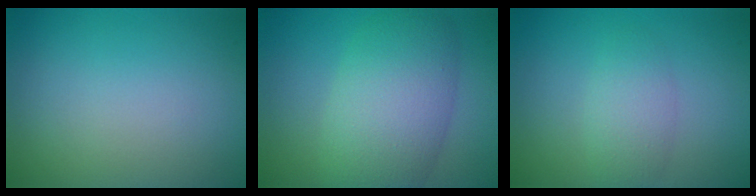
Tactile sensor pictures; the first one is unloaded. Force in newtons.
{"total": 7.6, "press": 7.6, "slide": 0.3}
{"total": 2.4, "press": 2.4, "slide": 0.1}